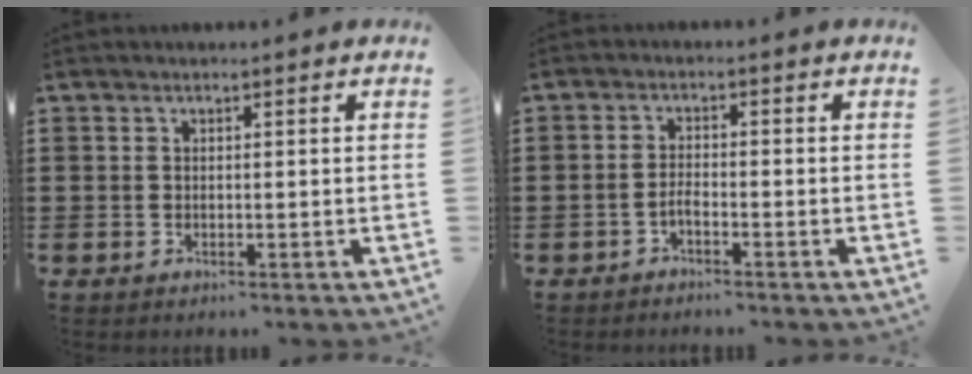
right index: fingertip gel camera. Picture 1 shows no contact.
{"total": 1.5, "force": [-1.2, 0.3, 0.9], "torque": [-0.019, 0.001, -0.023]}